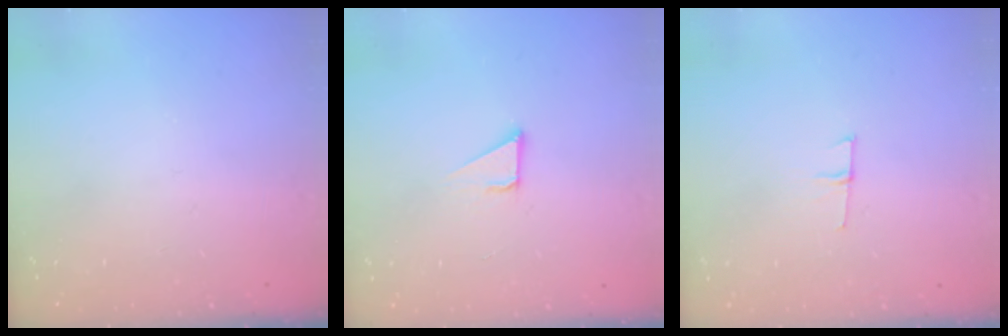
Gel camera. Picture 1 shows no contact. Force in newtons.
{"total": 3.2, "press": 3.2, "slide": 0.2}
{"total": 4.4, "press": 4.3, "slide": 1.0}